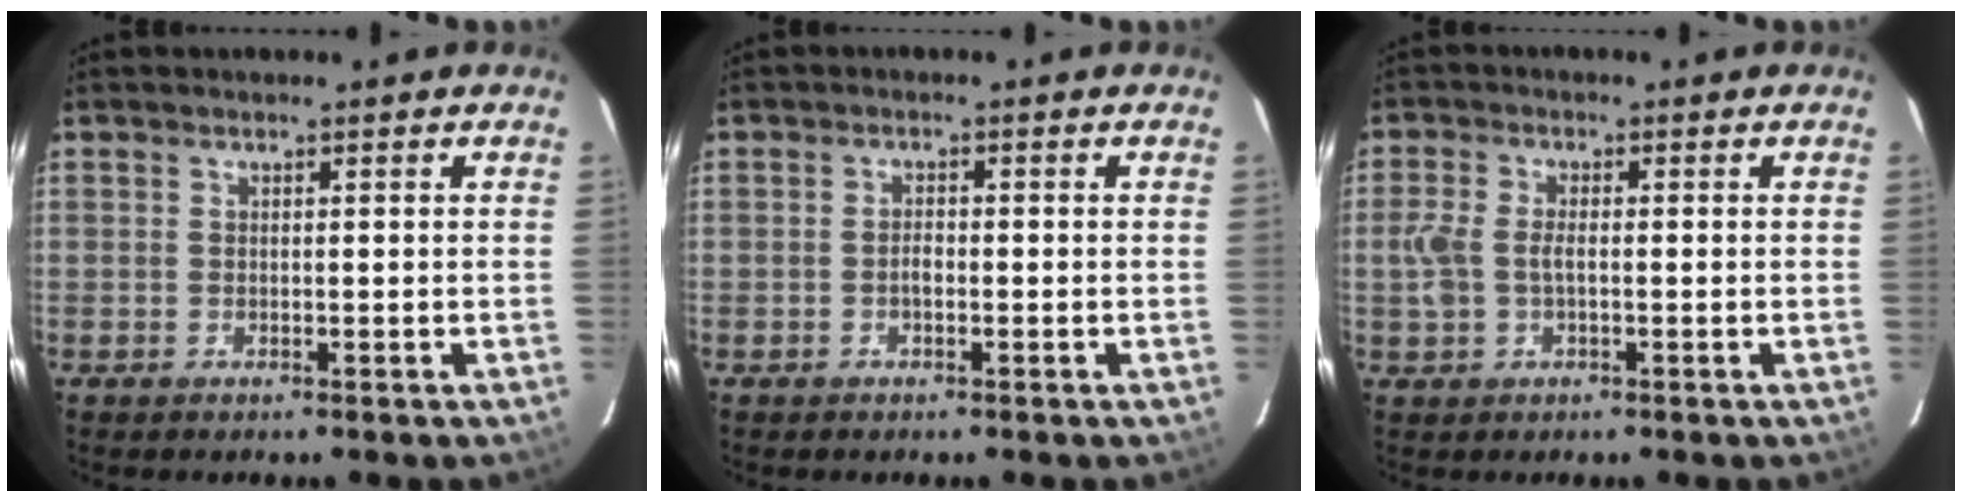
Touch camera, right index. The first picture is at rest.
{"total": 1.6, "force": [-0.6, 0.8, 1.2], "torque": [-0.021, 0.002, -0.012]}
{"total": 5.2, "force": [-0.6, 3.1, 4.1], "torque": [-0.091, 0.003, -0.011]}